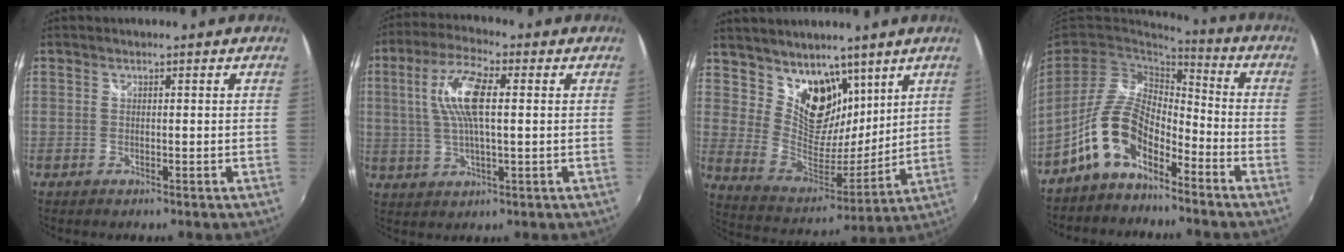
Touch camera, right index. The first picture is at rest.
{"total": 10.6, "force": [1.8, 3.1, 10.0], "torque": [-0.198, 0.012, 0.033]}
{"total": 13.9, "force": [9.0, 8.8, 5.8], "torque": [-0.104, -0.010, 0.173]}
{"total": 11.7, "force": [-7.0, 5.7, 7.6], "torque": [-0.158, 0.011, -0.134]}